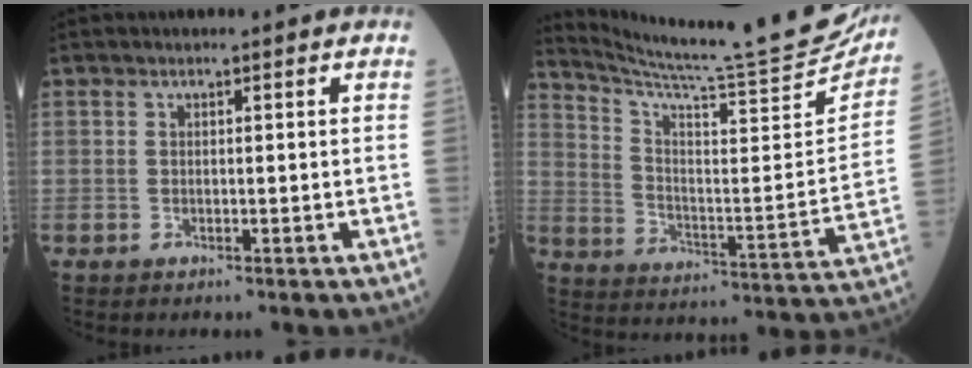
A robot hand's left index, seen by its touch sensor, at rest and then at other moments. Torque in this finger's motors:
{"motor_torque": [0.84, -1.30, -0.01, 0.02]}